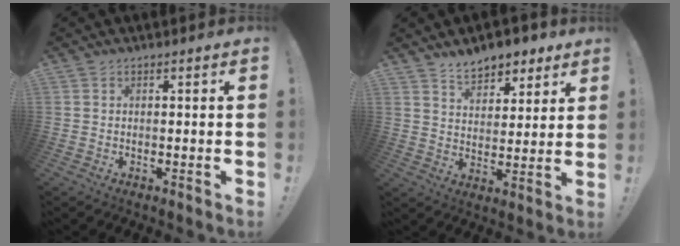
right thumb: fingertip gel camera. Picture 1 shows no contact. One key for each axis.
{"total": 8.9, "fx": 6.9, "fy": 4.7, "fz": 3.1, "tx": -0.047, "ty": -0.041, "tz": 0.130}